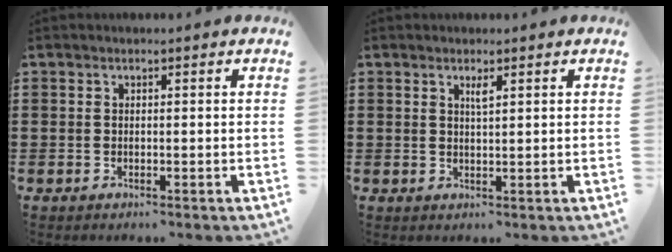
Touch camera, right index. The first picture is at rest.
{"total": 1.4, "force": [0.8, 0.2, 1.2], "torque": [-0.016, -0.003, 0.012]}